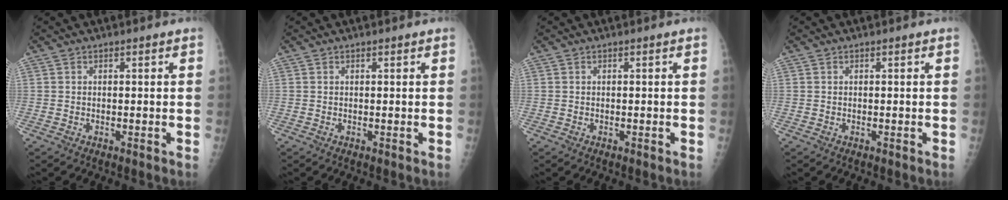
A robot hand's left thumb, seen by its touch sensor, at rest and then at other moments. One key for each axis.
{"total": 0.0}
{"total": 0.0}
{"total": 0.0}